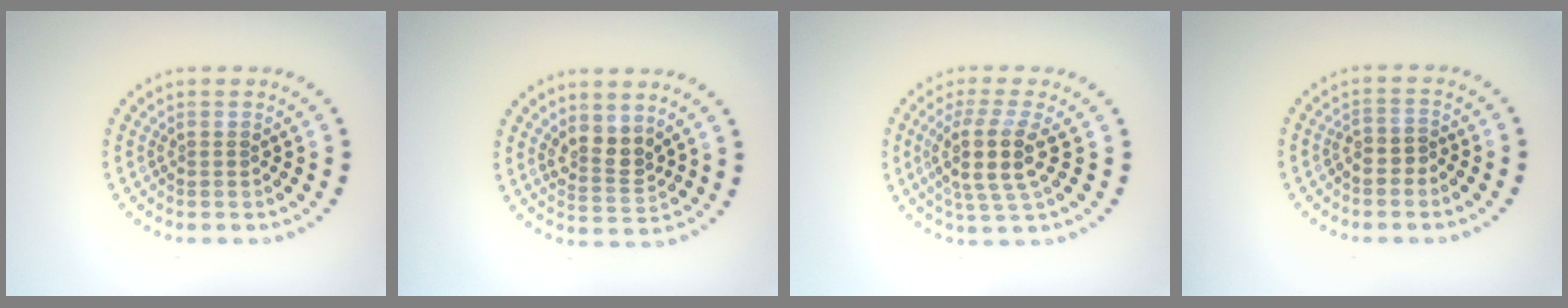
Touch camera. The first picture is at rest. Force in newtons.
{"total": 2.6, "press": 2.4, "slide": 1.2}
{"total": 4.2, "press": 3.5, "slide": 2.4}
{"total": 1.3, "press": 1.1, "slide": 0.7}